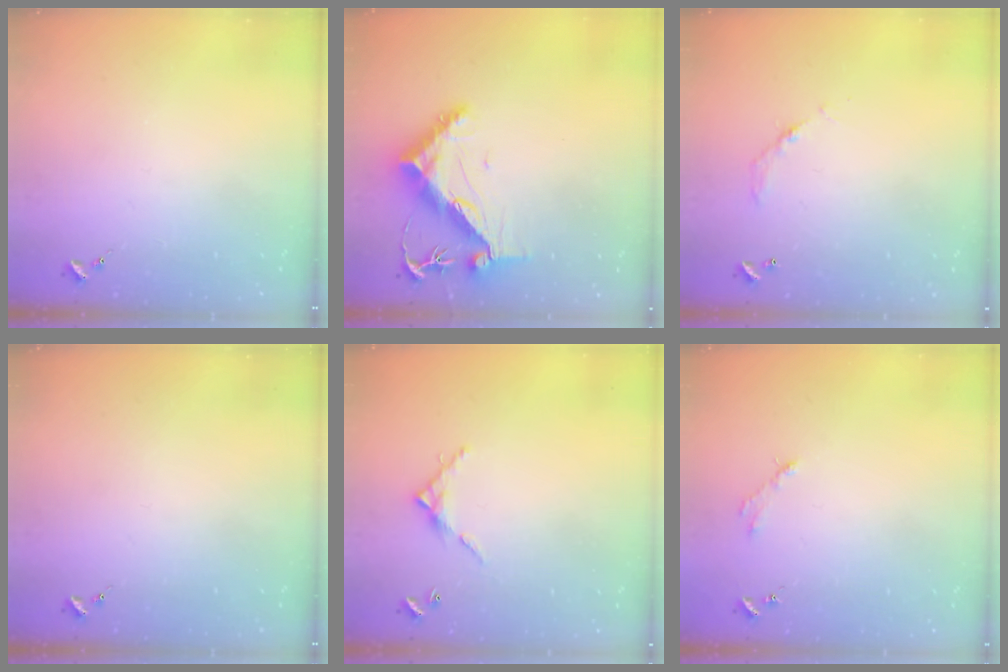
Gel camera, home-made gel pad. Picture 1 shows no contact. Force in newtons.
{"total": 11.0, "press": 10.9, "slide": 1.0}
{"total": 5.0, "press": 5.0, "slide": 0.3}
{"total": 0.0}
{"total": 6.3, "press": 6.3, "slide": 0.5}
{"total": 2.8, "press": 2.8, "slide": 0.4}